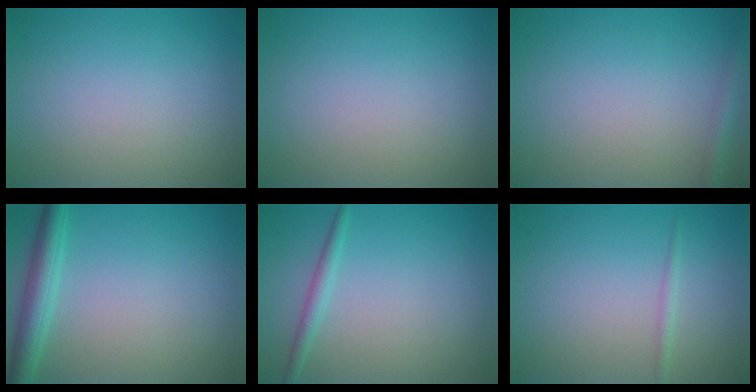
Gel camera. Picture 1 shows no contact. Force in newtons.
{"total": 0.0}
{"total": 1.8, "press": 1.8, "slide": 0.1}
{"total": 3.4, "press": 3.3, "slide": 0.1}
{"total": 1.4, "press": 1.4, "slide": 0.1}
{"total": 0.8, "press": 0.8, "slide": 0.1}